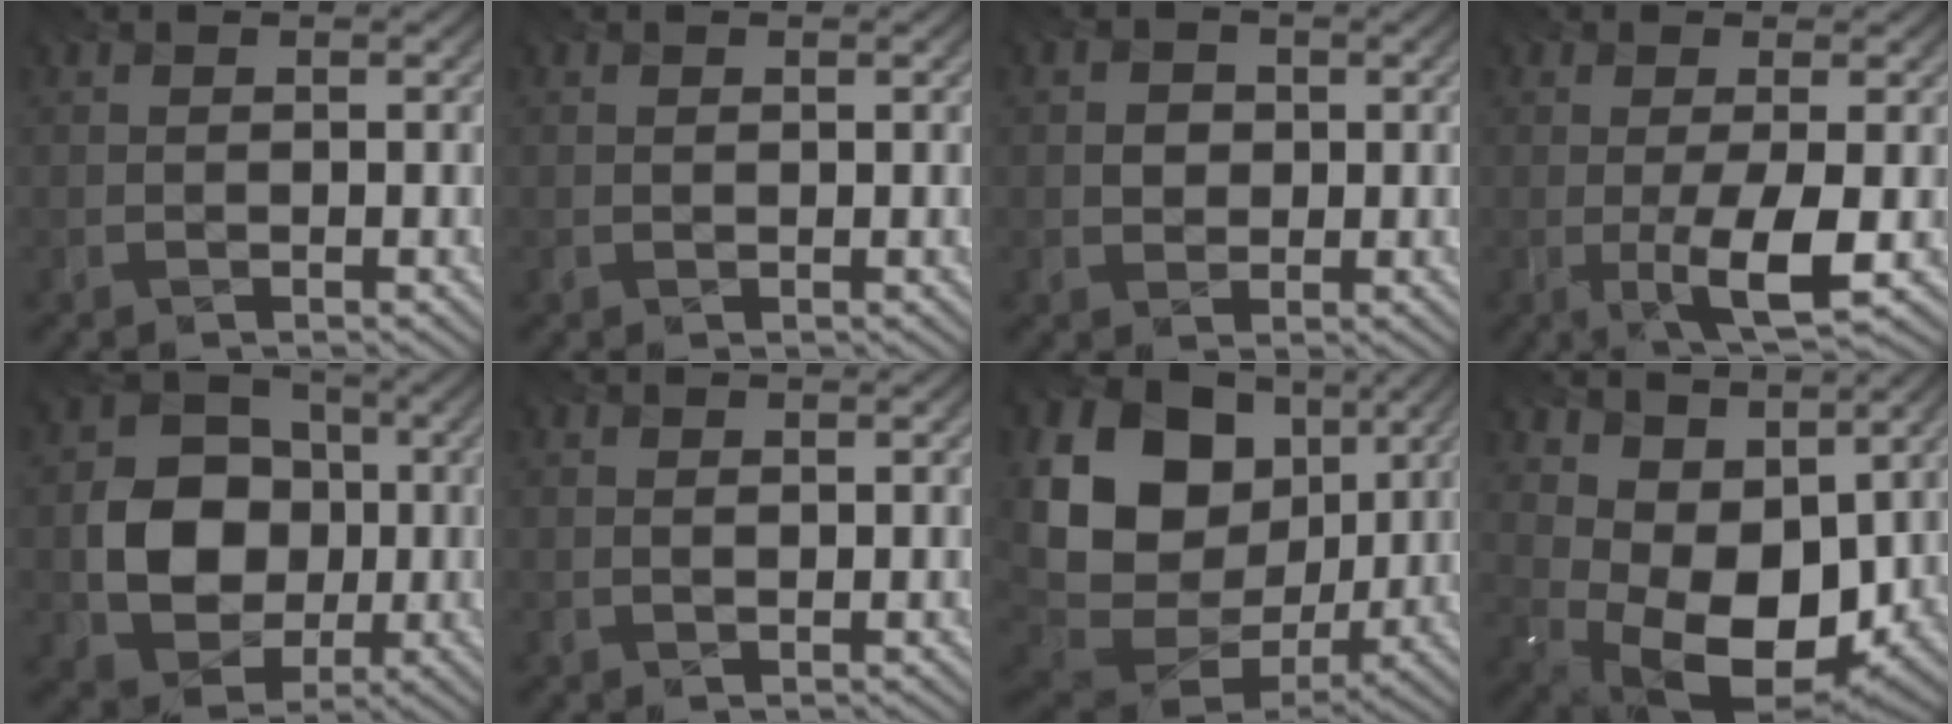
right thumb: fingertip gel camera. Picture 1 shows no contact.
{"total": 0.0}
{"total": 2.1, "force": [-0.4, 2.1, 0.4], "torque": [-0.019, -0.002, -0.011]}
{"total": 5.6, "force": [-1.8, 1.0, 5.2], "torque": [-0.090, 0.003, -0.033]}
{"total": 10.0, "force": [-1.9, 8.5, 5.0], "torque": [-0.111, -0.009, -0.041]}
{"total": 0.0}
{"total": 18.9, "force": [3.6, 14.7, 11.2], "torque": [-0.248, -0.002, 0.090]}
{"total": 11.3, "force": [3.7, 7.4, 7.7], "torque": [-0.162, -0.015, 0.078]}